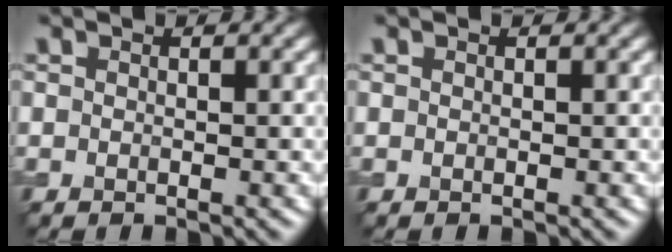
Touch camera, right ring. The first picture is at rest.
{"total": 0.0}